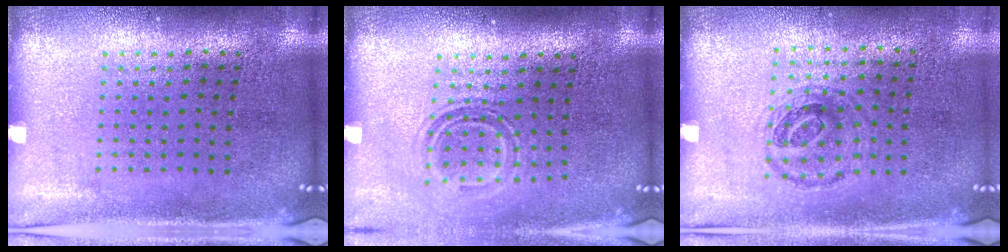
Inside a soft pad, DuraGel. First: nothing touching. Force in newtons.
{"total": 1.5, "press": 1.0, "slide": 1.1}
{"total": 0.9, "press": 0.8, "slide": 0.4}